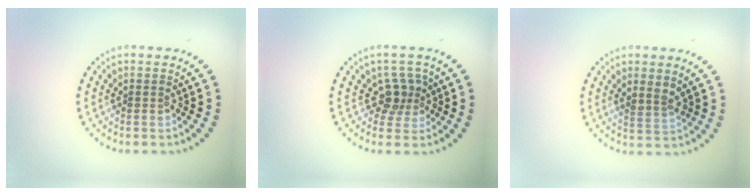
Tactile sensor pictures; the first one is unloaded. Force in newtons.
{"total": 2.4, "press": 1.8, "slide": 1.6}
{"total": 1.5, "press": 1.2, "slide": 0.8}